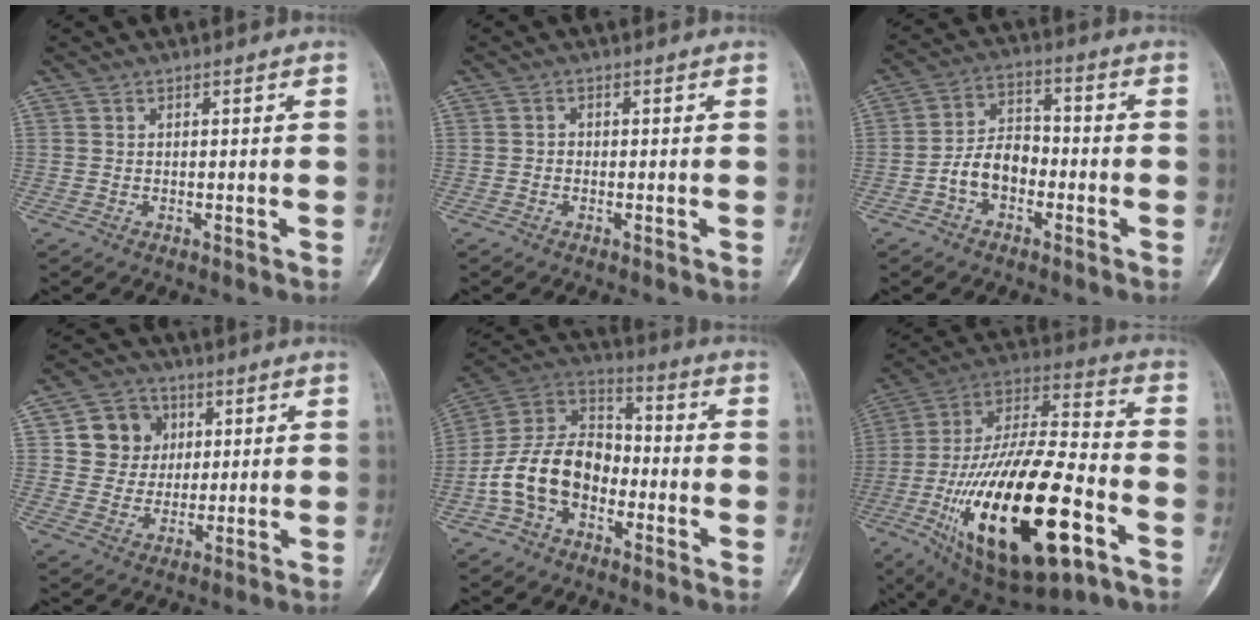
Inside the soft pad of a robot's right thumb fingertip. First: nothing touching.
{"total": 0.9, "force": [-0.3, 0.8, 0.3], "torque": [0.007, 0.003, -0.009]}
{"total": 7.8, "force": [-2.7, 5.3, 5.0], "torque": [-0.076, 0.037, -0.061]}
{"total": 9.5, "force": [2.7, 8.6, 2.8], "torque": [-0.006, -0.002, 0.046]}
{"total": 15.3, "force": [-4.5, 10.6, 10.0], "torque": [-0.173, 0.057, -0.093]}
{"total": 33.2, "force": [-11.7, 13.1, 28.2], "torque": [-0.553, 0.041, -0.183]}